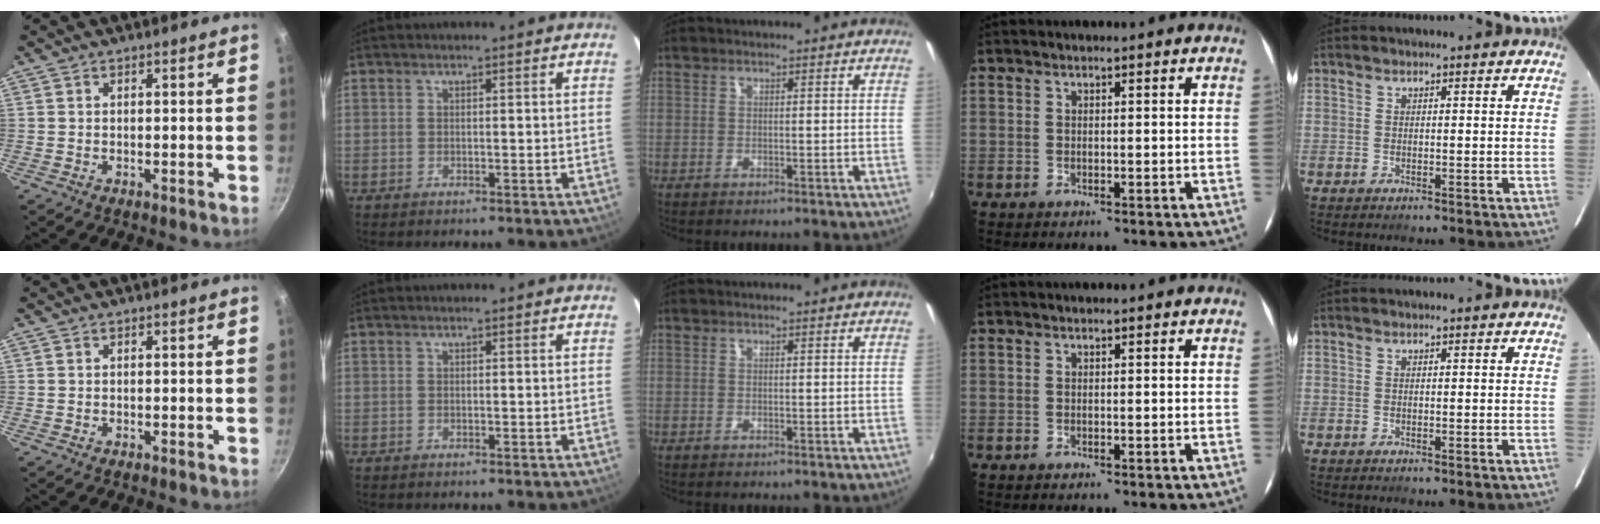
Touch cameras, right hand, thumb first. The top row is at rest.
{}